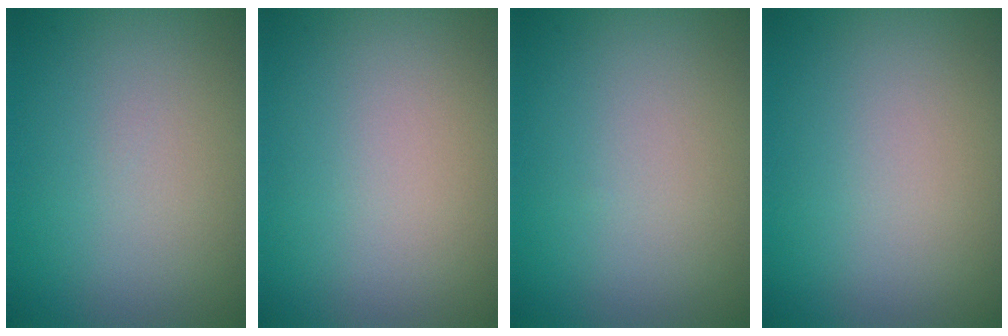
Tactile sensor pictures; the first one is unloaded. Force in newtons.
{"total": 0.0}
{"total": 0.0}
{"total": 0.0}